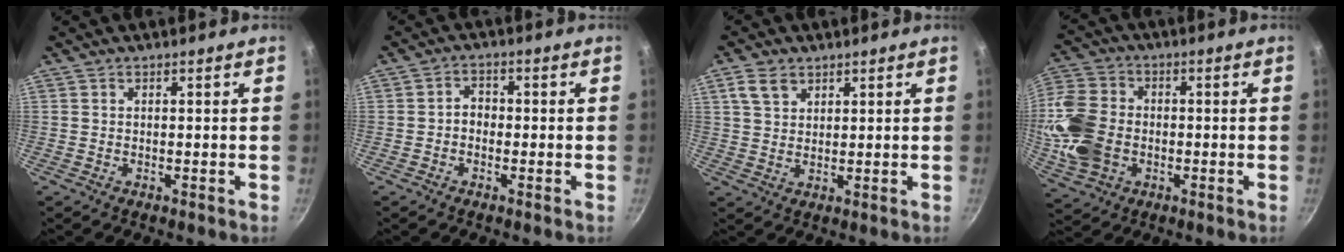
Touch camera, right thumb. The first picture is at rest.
{"total": 2.7, "force": [-0.7, 2.1, 1.5], "torque": [-0.010, 0.013, -0.015]}
{"total": 5.0, "force": [2.7, 3.3, 2.6], "torque": [-0.035, -0.005, 0.055]}
{"total": 14.9, "force": [-2.0, 11.3, 9.5], "torque": [-0.191, 0.015, -0.042]}